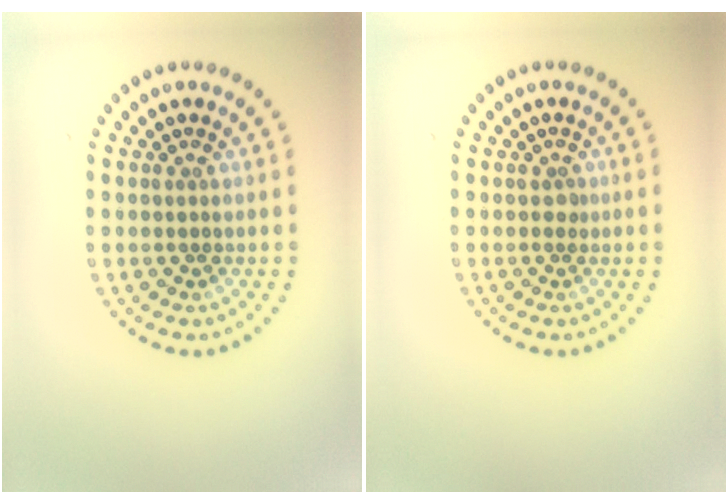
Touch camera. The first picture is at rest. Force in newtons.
{"total": 0.6, "press": 0.5, "slide": 0.4}